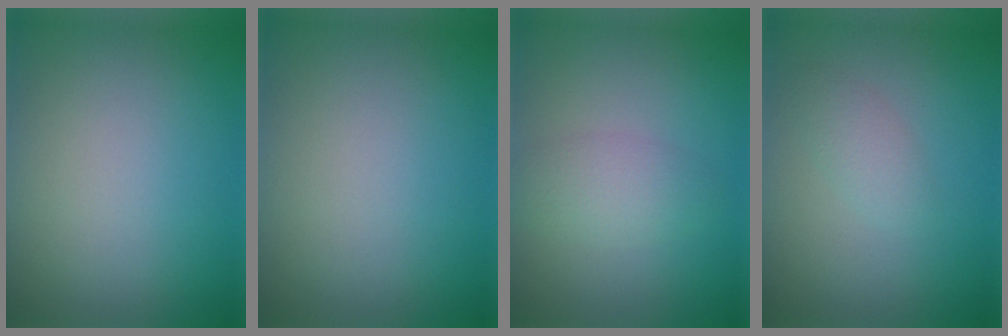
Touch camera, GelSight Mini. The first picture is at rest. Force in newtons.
{"total": 0.0}
{"total": 2.7, "press": 2.7, "slide": 0.1}
{"total": 1.5, "press": 1.5, "slide": 0.0}